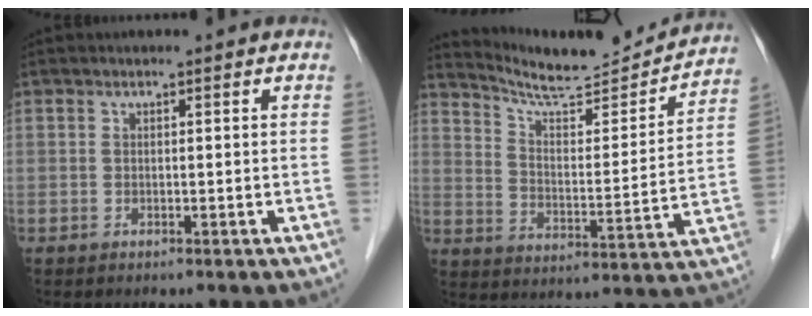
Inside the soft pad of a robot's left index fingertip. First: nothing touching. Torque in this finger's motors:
{"motor_torque": [-0.97, -0.99, 0.10, 0.03]}